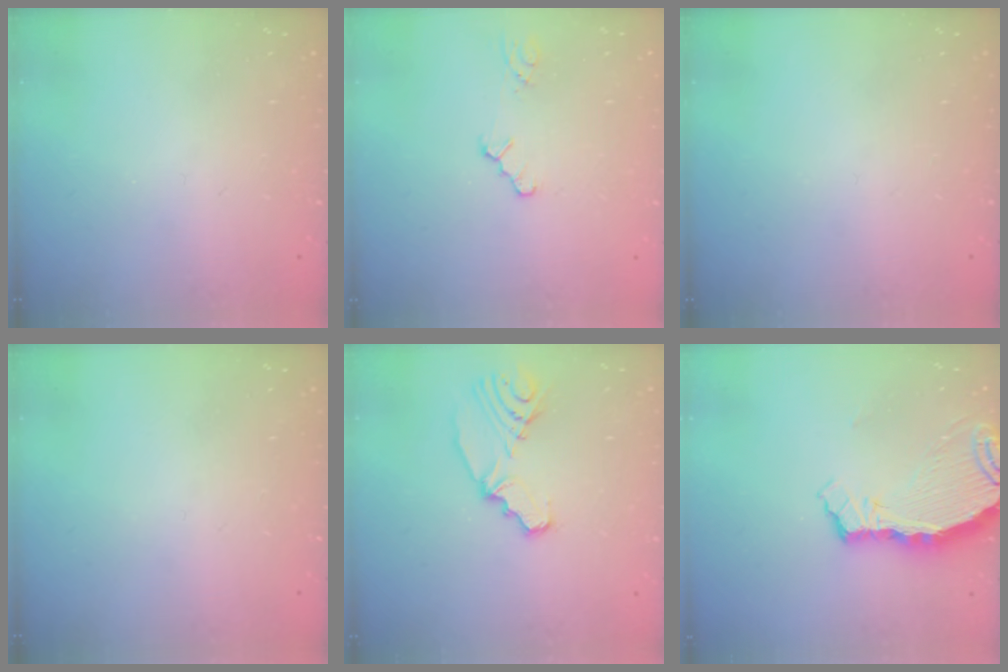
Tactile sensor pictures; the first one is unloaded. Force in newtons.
{"total": 1.0, "press": 1.0, "slide": 0.2}
{"total": 0.0}
{"total": 0.0}
{"total": 7.7, "press": 6.6, "slide": 4.0}
{"total": 6.4, "press": 6.4, "slide": 0.7}